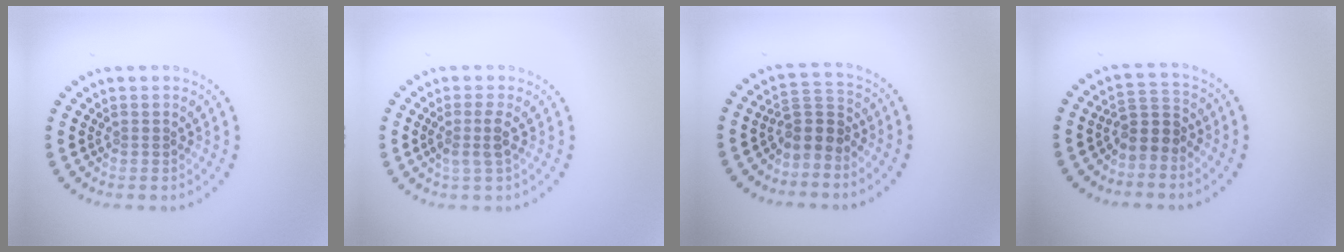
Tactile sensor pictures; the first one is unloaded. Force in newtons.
{"total": 2.0, "press": 1.6, "slide": 1.2}
{"total": 2.7, "press": 2.1, "slide": 1.7}
{"total": 2.7, "press": 2.1, "slide": 1.6}